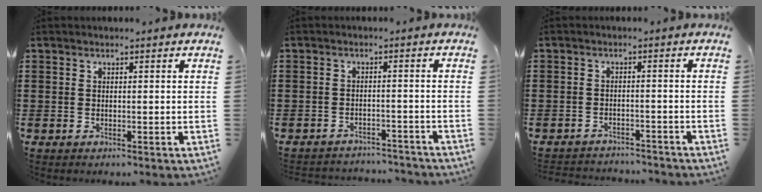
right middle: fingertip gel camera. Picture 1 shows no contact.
{"total": 2.6, "force": [-2.6, 0.2, -0.1], "torque": [-0.006, 0.001, -0.056]}
{"total": 2.6, "force": [-2.6, 0.3, -0.3], "torque": [-0.001, 0.000, -0.058]}